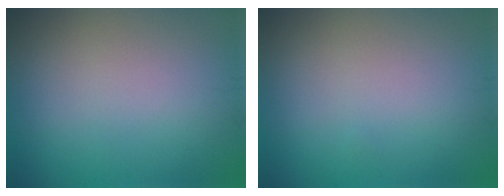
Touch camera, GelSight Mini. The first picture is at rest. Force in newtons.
{"total": 0.0}